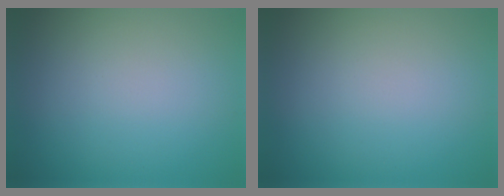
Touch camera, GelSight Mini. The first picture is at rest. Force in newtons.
{"total": 0.0}